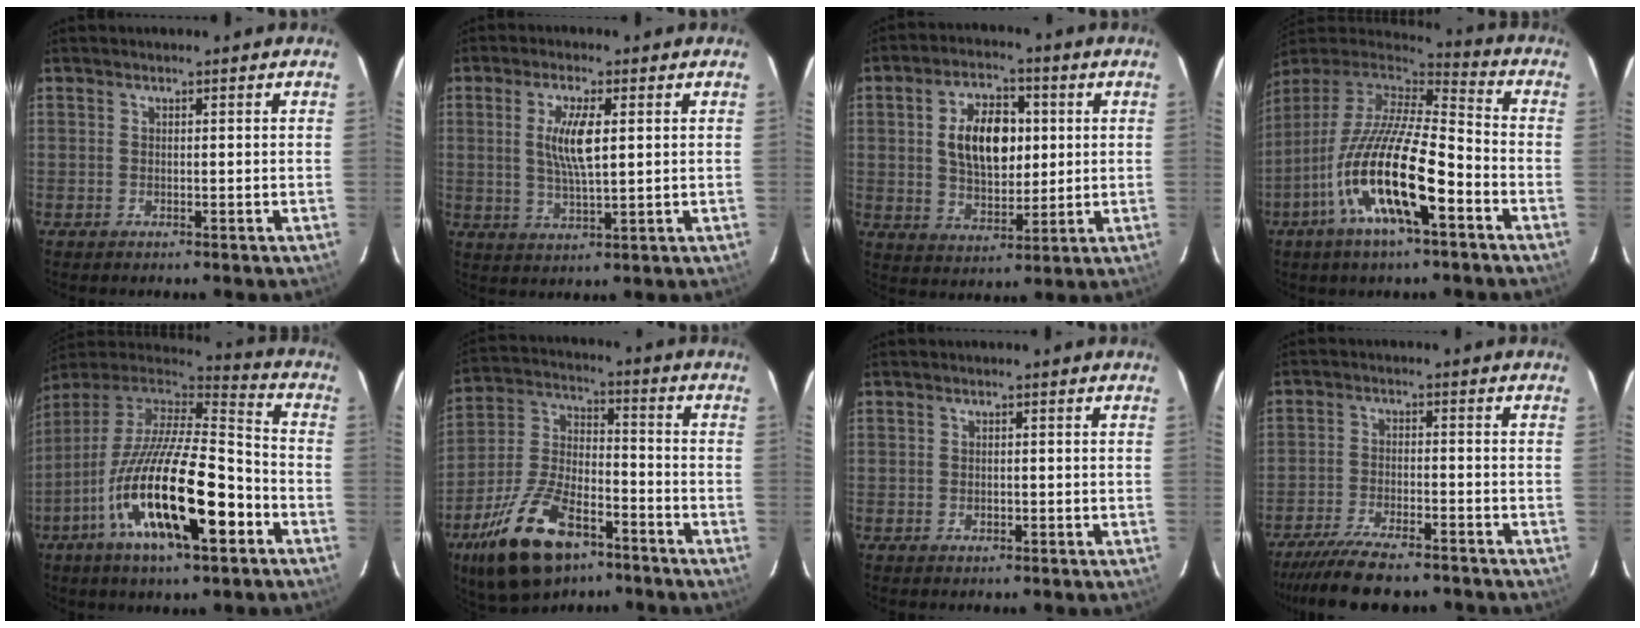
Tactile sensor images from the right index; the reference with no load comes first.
{"total": 7.0, "force": [1.4, 1.7, 6.7], "torque": [-0.129, -0.001, 0.028]}
{"total": 12.0, "force": [2.0, 7.0, 9.6], "torque": [-0.165, 0.019, 0.041]}
{"total": 21.0, "force": [-9.0, 5.5, 18.2], "torque": [-0.338, -0.036, -0.175]}
{"total": 24.5, "force": [-10.1, 7.1, 21.2], "torque": [-0.380, -0.038, -0.181]}
{"total": 19.6, "force": [-11.6, 9.1, 12.8], "torque": [-0.265, -0.007, -0.204]}
{"total": 1.2, "force": [-0.3, 1.0, 0.6], "torque": [-0.009, 0.001, -0.005]}
{"total": 13.1, "force": [-11.1, 3.0, 6.4], "torque": [-0.142, -0.023, -0.181]}